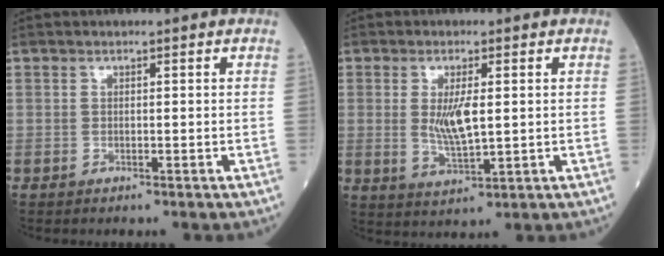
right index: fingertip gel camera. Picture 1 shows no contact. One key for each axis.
{"total": 5.7, "fx": 0.6, "fy": 0.8, "fz": 5.6, "tx": -0.113, "ty": -0.010, "tz": 0.016}